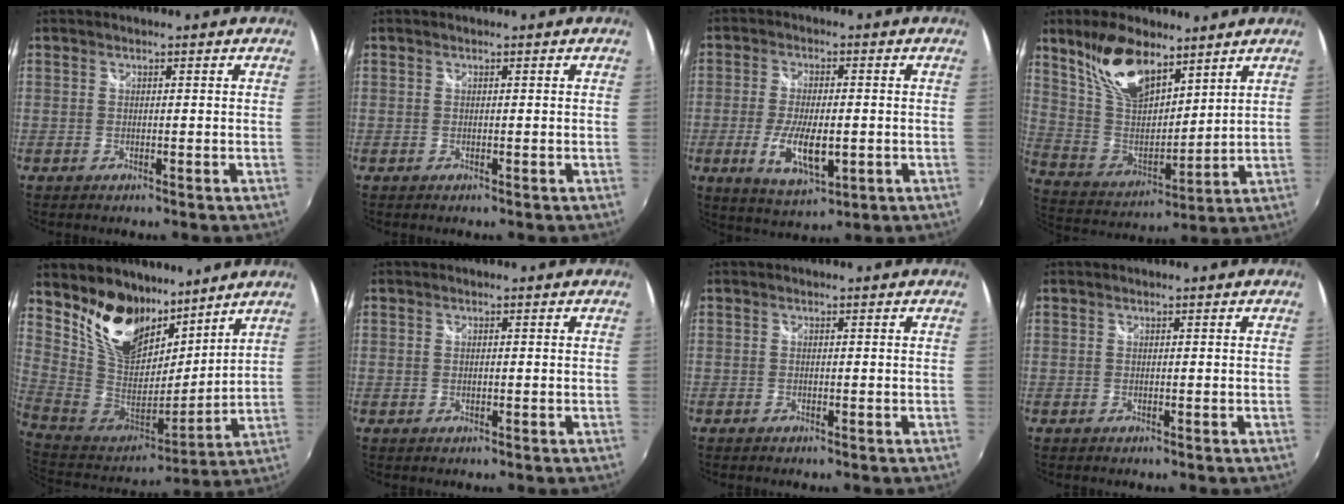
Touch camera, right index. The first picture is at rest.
{"total": 0.0}
{"total": 9.5, "force": [-2.3, 3.6, 8.5], "torque": [-0.168, -0.017, -0.037]}
{"total": 15.7, "force": [10.2, 7.2, 9.5], "torque": [-0.189, 0.015, 0.206]}
{"total": 17.1, "force": [11.7, 9.1, 8.4], "torque": [-0.182, 0.005, 0.232]}
{"total": 0.6, "force": [-0.1, 0.5, 0.4], "torque": [-0.009, -0.002, -0.001]}
{"total": 0.0}
{"total": 0.0}